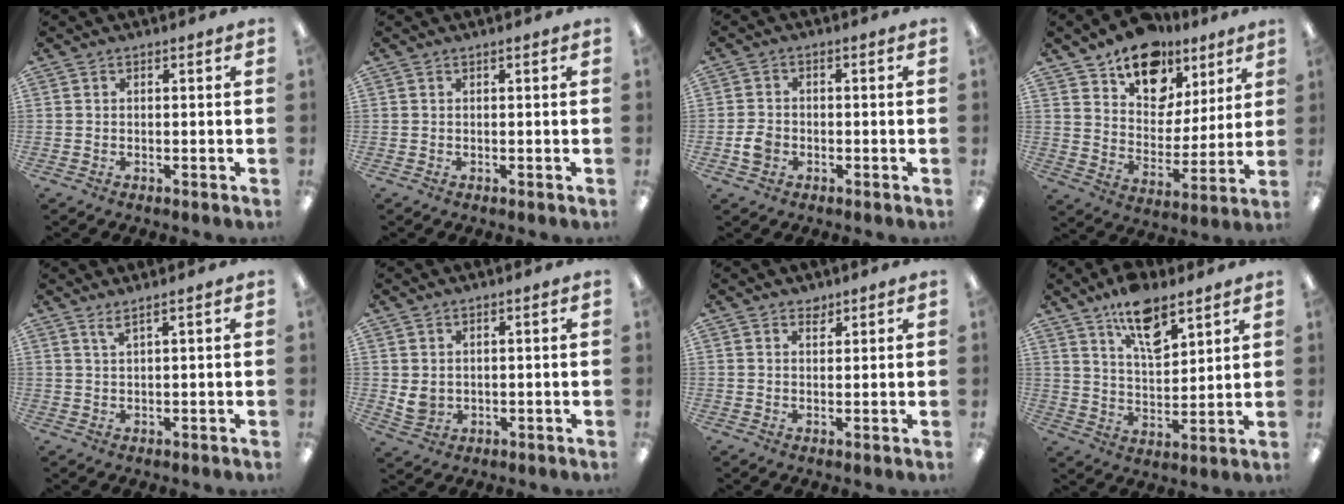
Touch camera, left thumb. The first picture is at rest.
{"total": 0.0}
{"total": 3.8, "force": [-1.5, 3.1, 1.7], "torque": [-0.032, 0.006, -0.027]}
{"total": 15.3, "force": [10.7, 9.7, 5.1], "torque": [-0.077, -0.067, 0.197]}
{"total": 2.2, "force": [1.8, -0.2, 1.3], "torque": [-0.030, -0.002, 0.032]}
{"total": 3.2, "force": [1.4, 2.7, 1.1], "torque": [-0.016, -0.006, 0.028]}
{"total": 2.0, "force": [1.7, 1.0, 0.1], "torque": [0.013, -0.011, 0.029]}
{"total": 11.9, "force": [8.2, 5.2, 6.7], "torque": [-0.105, -0.040, 0.144]}